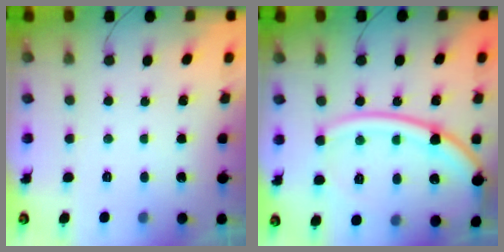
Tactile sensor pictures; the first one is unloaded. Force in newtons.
{"total": 18.3, "press": 18.2, "slide": 1.8}